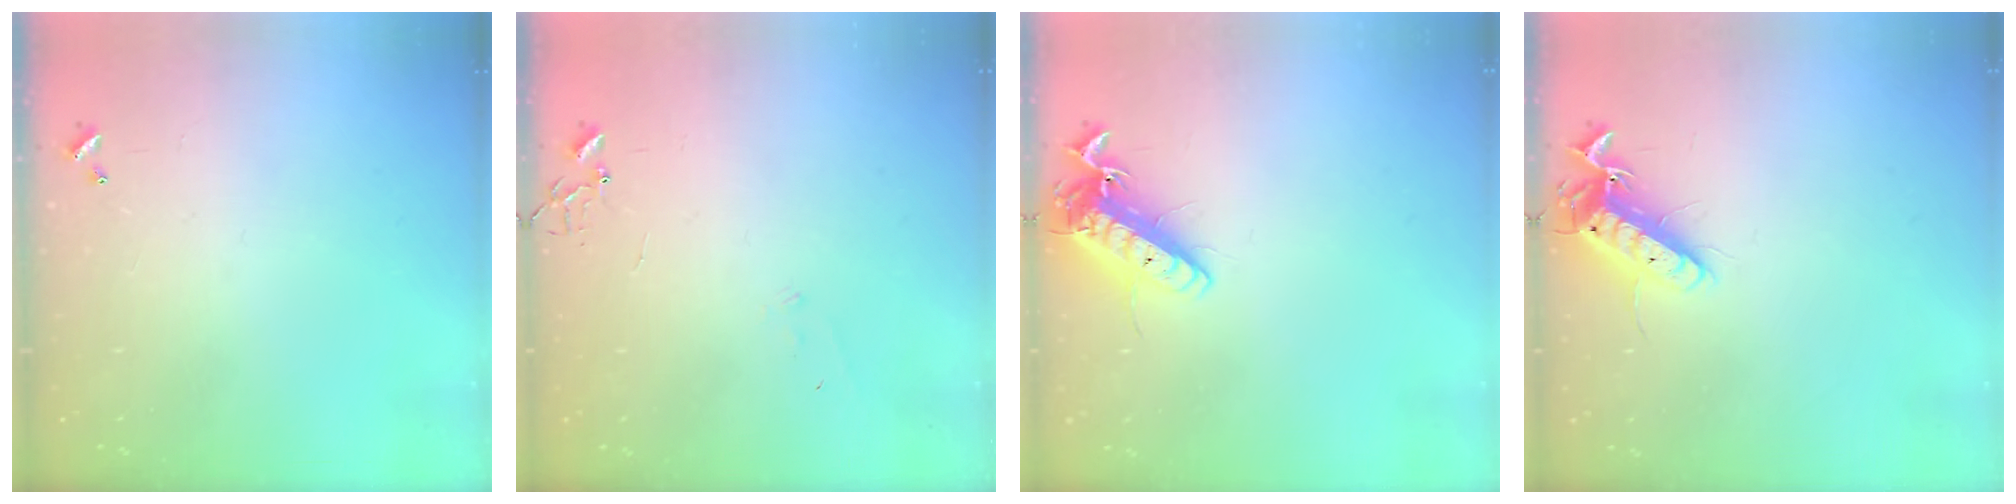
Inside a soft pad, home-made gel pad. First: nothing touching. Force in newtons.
{"total": 5.6, "press": 5.6, "slide": 0.7}
{"total": 14.0, "press": 13.9, "slide": 2.0}
{"total": 12.2, "press": 12.1, "slide": 1.4}